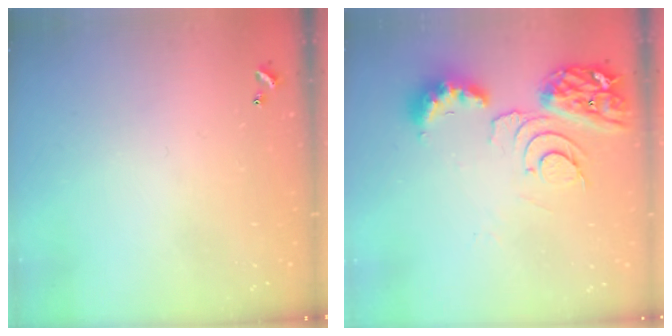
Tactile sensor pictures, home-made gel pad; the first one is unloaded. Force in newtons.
{"total": 10.1, "press": 10.0, "slide": 1.2}